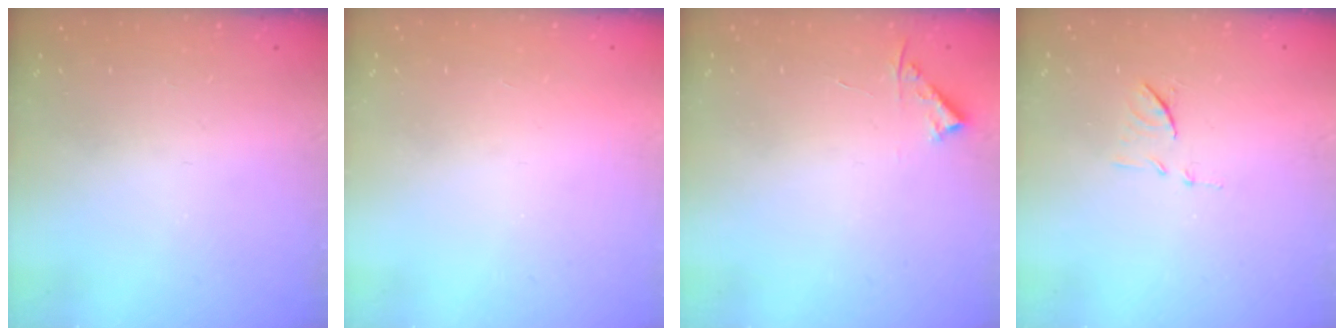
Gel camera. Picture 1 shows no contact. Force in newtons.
{"total": 1.5, "press": 1.5, "slide": 0.1}
{"total": 3.4, "press": 3.4, "slide": 0.4}
{"total": 8.1, "press": 8.0, "slide": 0.7}